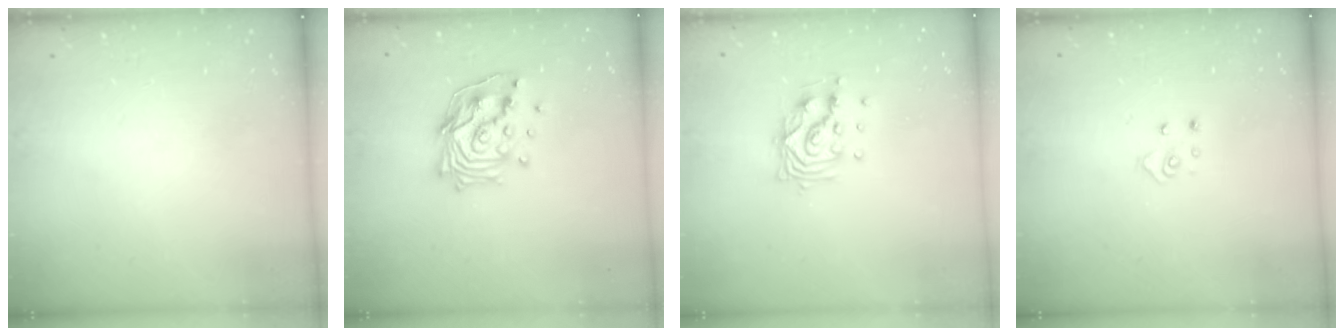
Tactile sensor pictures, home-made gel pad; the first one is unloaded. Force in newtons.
{"total": 15.4, "press": 15.2, "slide": 1.8}
{"total": 10.6, "press": 10.5, "slide": 0.8}
{"total": 4.7, "press": 4.7, "slide": 0.4}